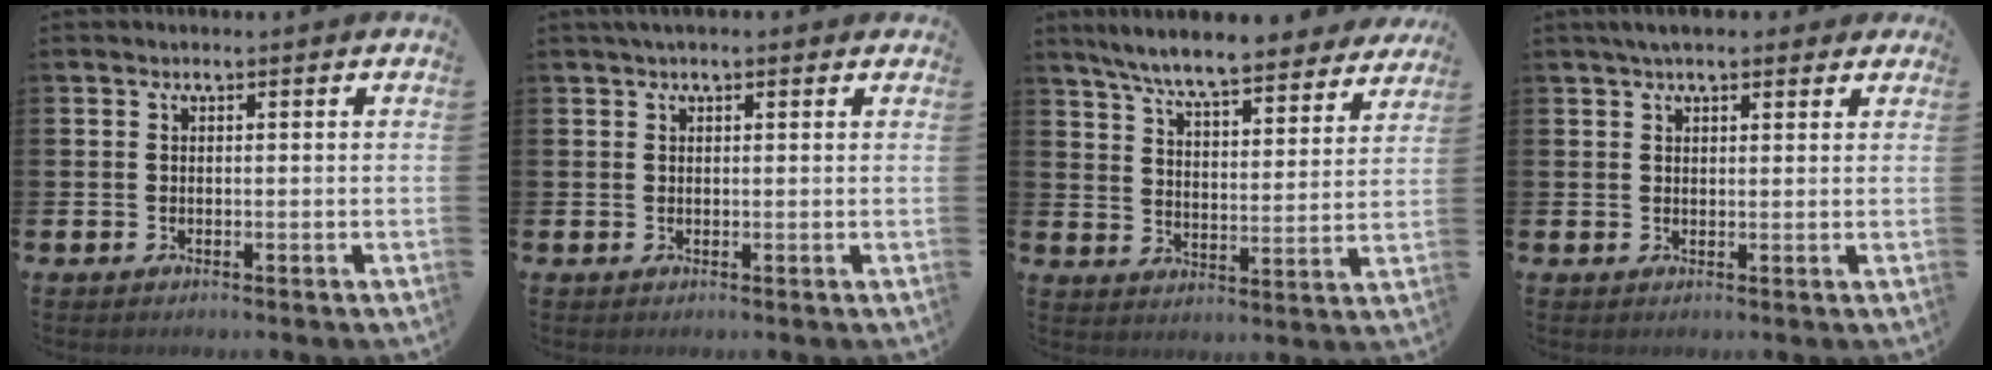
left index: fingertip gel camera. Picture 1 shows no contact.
{"total": 1.4, "force": [1.0, 0.5, 0.8], "torque": [-0.015, 0.007, 0.016]}
{"total": 8.2, "force": [7.7, 0.7, 3.0], "torque": [-0.085, -0.050, 0.133]}
{"total": 3.4, "force": [2.8, 1.2, 1.6], "torque": [-0.027, -0.002, 0.049]}